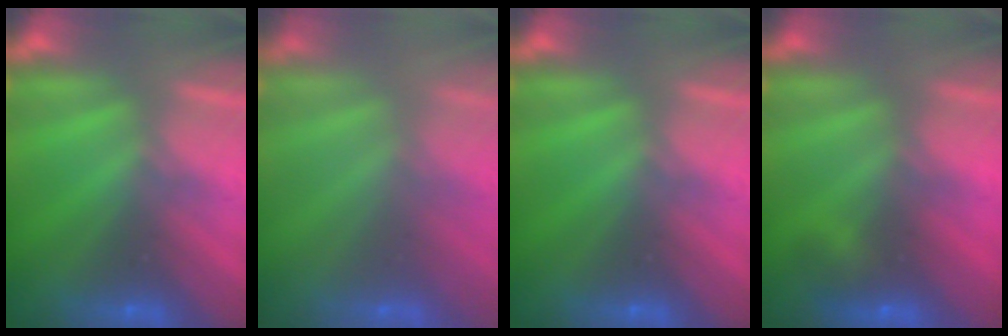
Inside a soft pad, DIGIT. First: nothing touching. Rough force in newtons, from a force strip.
{"total": 2.1}
{"total": 0.0}
{"total": 2.3}